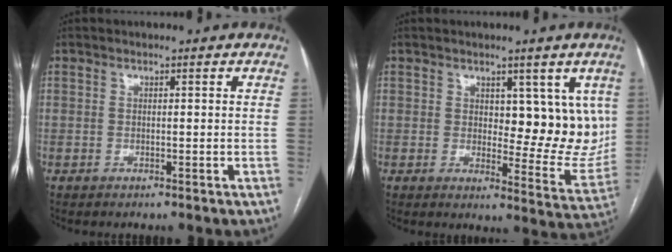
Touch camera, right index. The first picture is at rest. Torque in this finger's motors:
{"motor_torque": [0.16, 0.08, 0.15, 0.03]}